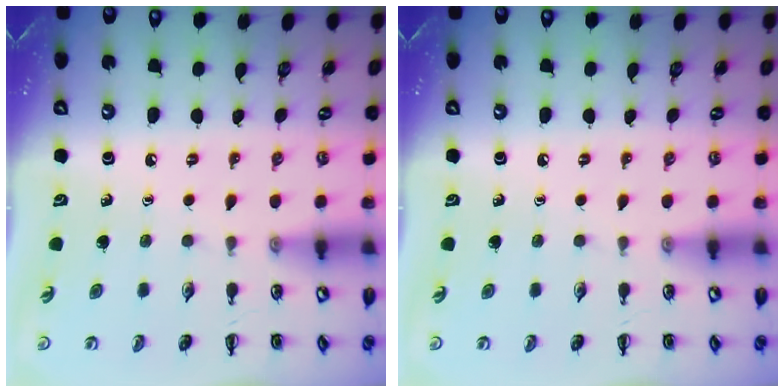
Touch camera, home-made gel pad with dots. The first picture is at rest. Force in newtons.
{"total": 0.0}